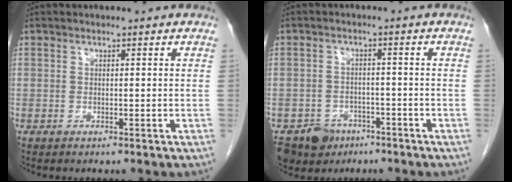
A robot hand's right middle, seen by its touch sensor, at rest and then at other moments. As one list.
[{"total": 6.1, "force": [-4.1, 4.2, 1.2], "torque": [-0.020, 0.004, -0.063]}]